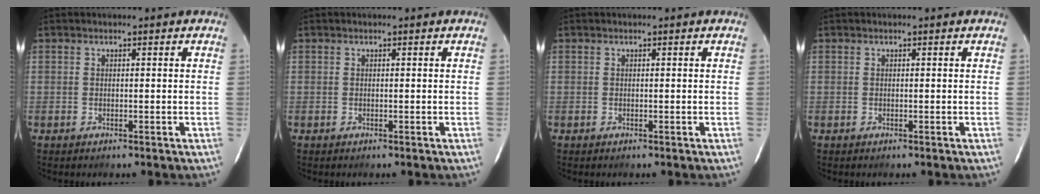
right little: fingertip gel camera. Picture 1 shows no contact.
{"total": 0.0}
{"total": 0.0}
{"total": 0.0}